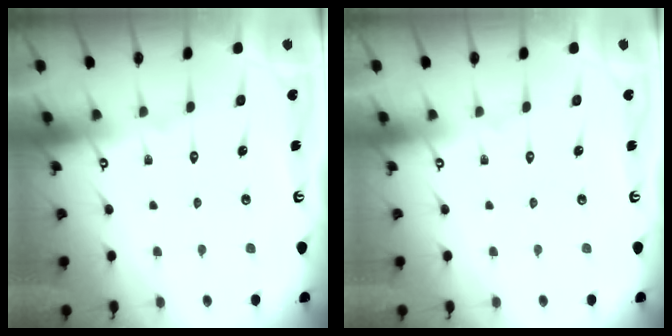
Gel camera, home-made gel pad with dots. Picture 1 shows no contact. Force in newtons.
{"total": 0.0}